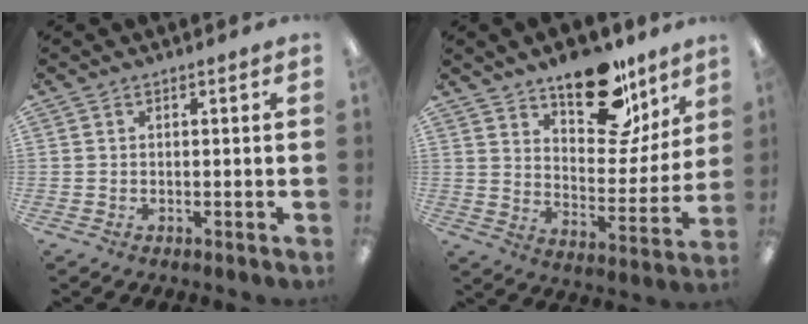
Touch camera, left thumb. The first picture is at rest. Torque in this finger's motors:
{"motor_torque": [1.42, 0.58, 1.19, -1.36, 0.18]}